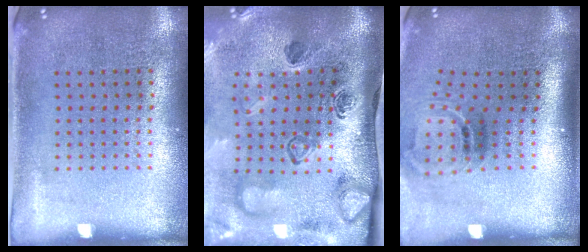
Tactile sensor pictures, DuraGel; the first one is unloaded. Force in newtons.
{"total": 4.7, "press": 3.2, "slide": 3.4}
{"total": 1.7, "press": 1.0, "slide": 1.3}